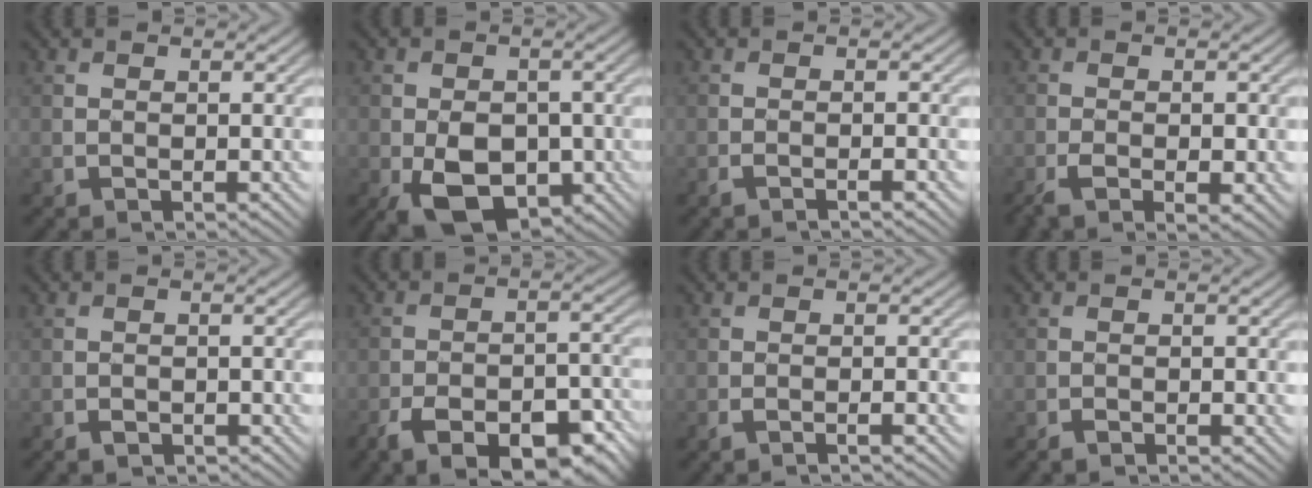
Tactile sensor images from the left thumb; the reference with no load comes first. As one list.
[{"total": 8.9, "force": [-3.3, 5.7, 6.1], "torque": [-0.108, -0.024, -0.055]}, {"total": 1.5, "force": [-1.1, 0.1, 1.1], "torque": [-0.019, 0.003, -0.025]}, {"total": 4.5, "force": [-2.0, 1.6, 3.7], "torque": [-0.072, -0.007, -0.032]}, {"total": 1.5, "force": [-1.1, 0.8, 0.7], "torque": [-0.010, -0.002, -0.021]}, {"total": 12.8, "force": [-8.3, 5.4, 8.2], "torque": [-0.133, -0.010, -0.126]}, {"total": 1.8, "force": [-1.3, 0.2, 1.3], "torque": [-0.022, 0.004, -0.028]}, {"total": 1.3, "force": [-1.0, 0.2, 0.8], "torque": [-0.013, 0.000, -0.020]}]